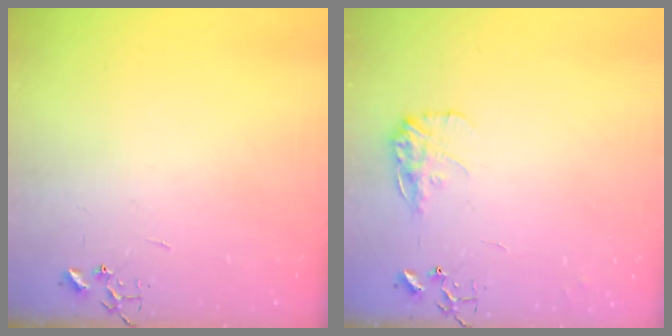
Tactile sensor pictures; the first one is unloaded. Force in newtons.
{"total": 10.9, "press": 10.9, "slide": 0.4}